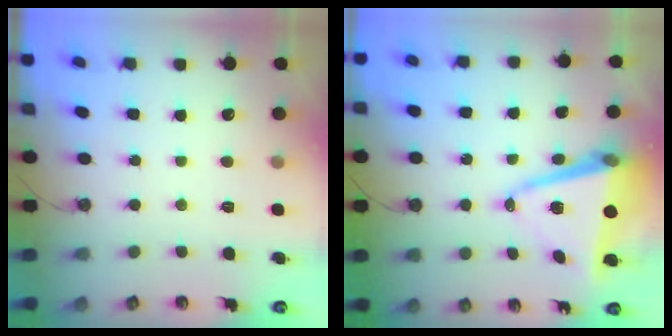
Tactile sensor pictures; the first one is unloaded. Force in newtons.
{"total": 13.3, "press": 12.9, "slide": 3.2}